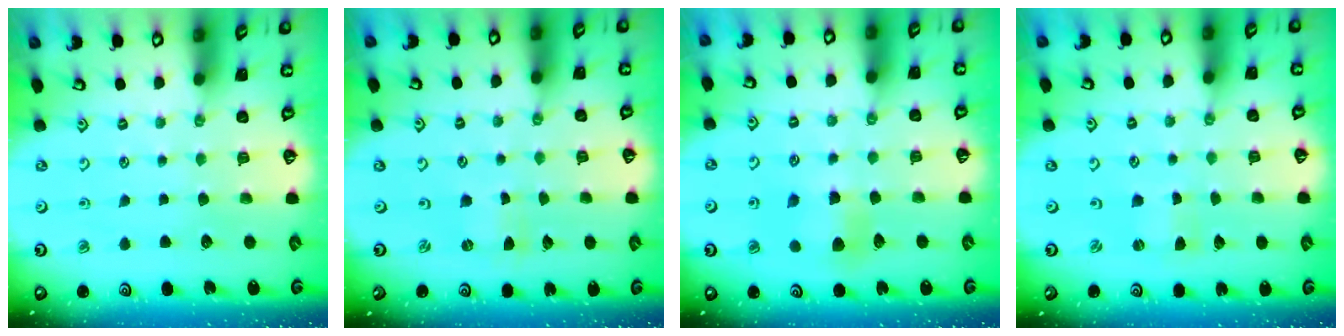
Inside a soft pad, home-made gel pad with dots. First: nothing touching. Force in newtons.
{"total": 0.0}
{"total": 6.0, "press": 6.0, "slide": 0.5}
{"total": 0.0}